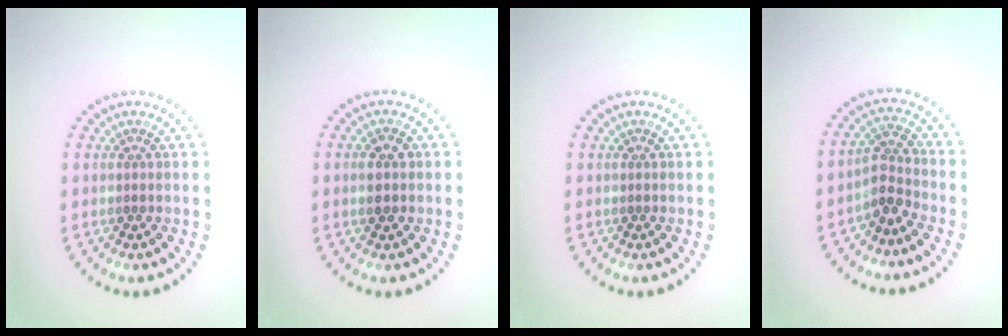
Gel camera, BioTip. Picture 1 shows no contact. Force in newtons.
{"total": 1.8, "press": 1.8, "slide": 0.1}
{"total": 0.0}
{"total": 2.6, "press": 2.0, "slide": 1.6}